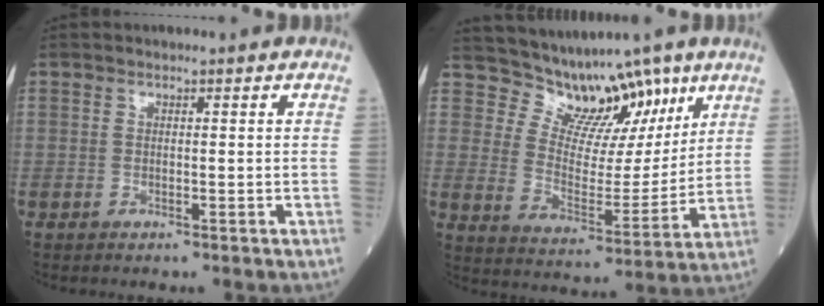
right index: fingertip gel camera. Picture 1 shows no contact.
{"total": 11.1, "force": [9.2, 5.2, 3.6], "torque": [-0.053, 0.001, 0.159]}